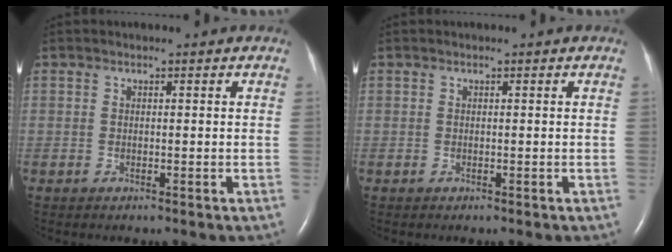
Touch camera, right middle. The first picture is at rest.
{"total": 0.0}